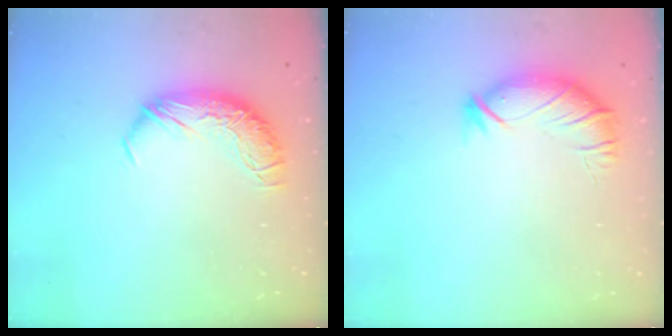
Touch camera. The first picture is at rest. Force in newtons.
{"total": 3.2, "press": 2.5, "slide": 1.9}